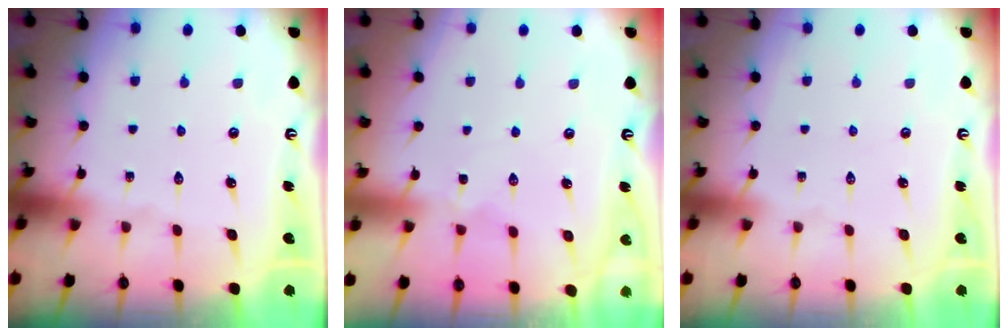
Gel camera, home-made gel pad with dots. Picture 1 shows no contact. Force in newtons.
{"total": 2.4, "press": 2.4, "slide": 0.4}
{"total": 0.0}